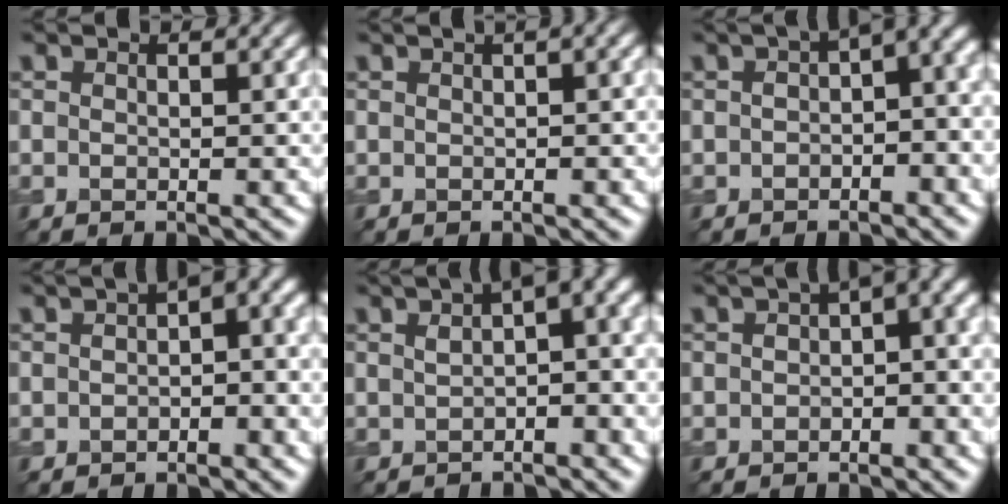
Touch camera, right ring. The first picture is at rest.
{"total": 3.0, "force": [1.3, 1.2, 2.4], "torque": [-0.015, 0.013, 0.010]}
{"total": 6.4, "force": [0.8, 3.1, 5.5], "torque": [-0.052, 0.017, 0.003]}
{"total": 5.6, "force": [0.6, 2.7, 4.9], "torque": [-0.046, 0.015, 0.002]}
{"total": 7.0, "force": [0.9, 2.6, 6.4], "torque": [-0.084, 0.008, 0.014]}
{"total": 6.2, "force": [0.7, 2.9, 5.4], "torque": [-0.052, 0.015, 0.002]}